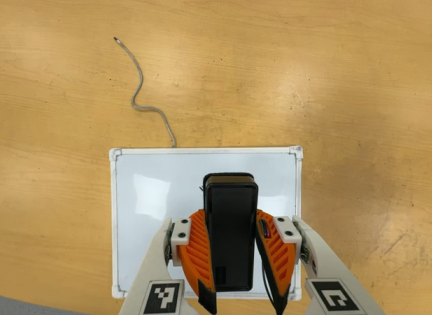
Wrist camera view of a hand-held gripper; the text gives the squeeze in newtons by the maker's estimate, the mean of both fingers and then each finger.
{"total": 6.3, "left": 5.6, "right": 7.1}